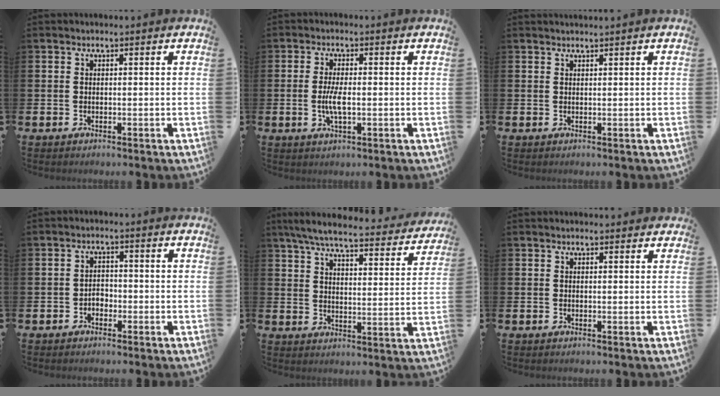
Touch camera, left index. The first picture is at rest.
{"total": 3.6, "force": [-0.4, 1.1, 3.4], "torque": [-0.059, -0.006, -0.011]}
{"total": 0.6, "force": [0.6, -0.2, 0.0], "torque": [-0.006, 0.002, 0.014]}
{"total": 1.7, "force": [-1.0, 1.2, 0.6], "torque": [-0.006, 0.001, -0.025]}
{"total": 6.9, "force": [6.2, 1.0, 2.8], "torque": [-0.075, -0.040, 0.103]}
{"total": 0.7, "force": [0.7, 0.2, 0.1], "torque": [0.013, -0.004, 0.010]}